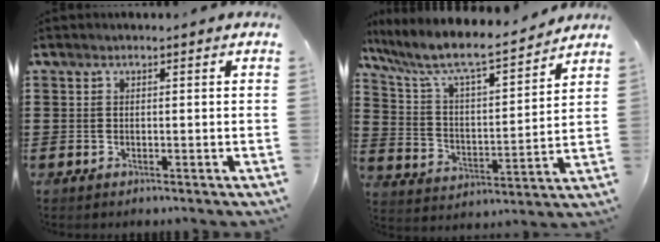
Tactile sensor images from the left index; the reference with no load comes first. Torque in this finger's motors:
{"motor_torque": [1.46, -0.68, 0.62, 0.21]}